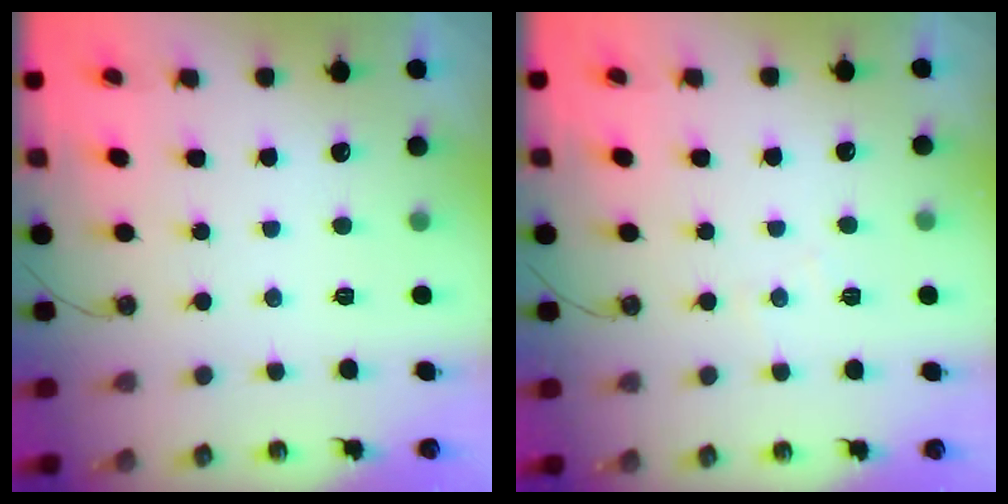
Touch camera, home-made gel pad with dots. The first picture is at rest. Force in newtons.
{"total": 4.8, "press": 4.7, "slide": 0.7}